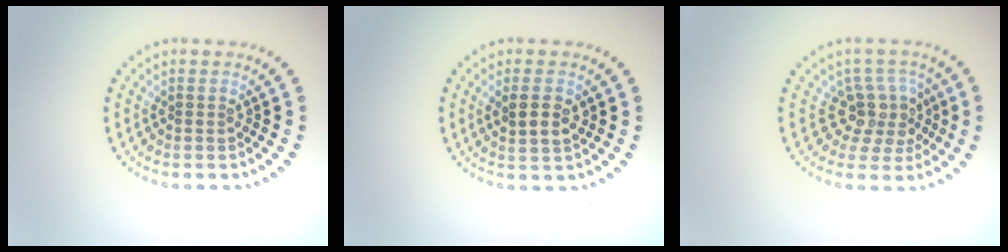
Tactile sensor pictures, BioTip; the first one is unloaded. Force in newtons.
{"total": 2.5, "press": 2.4, "slide": 0.6}
{"total": 3.9, "press": 2.8, "slide": 2.6}